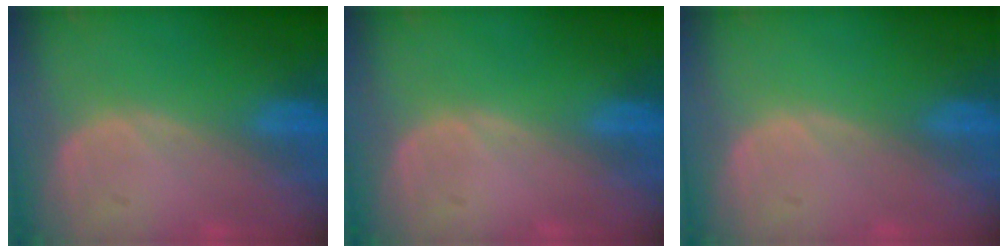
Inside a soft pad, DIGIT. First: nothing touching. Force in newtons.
{"total": 0.0}
{"total": 0.0}